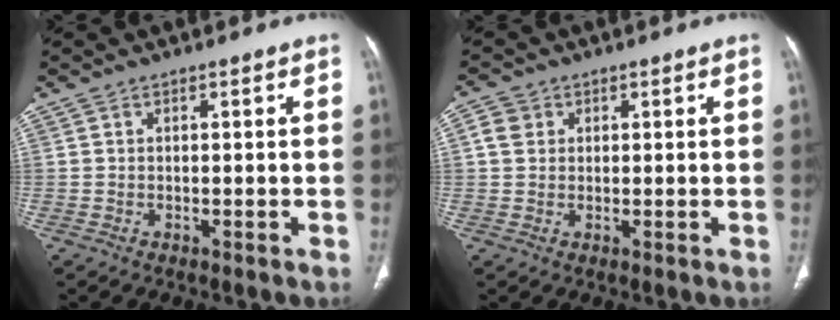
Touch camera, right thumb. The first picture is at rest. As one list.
[{"total": 3.4, "force": [1.0, 2.9, 1.3], "torque": [-0.011, 0.002, 0.019]}]